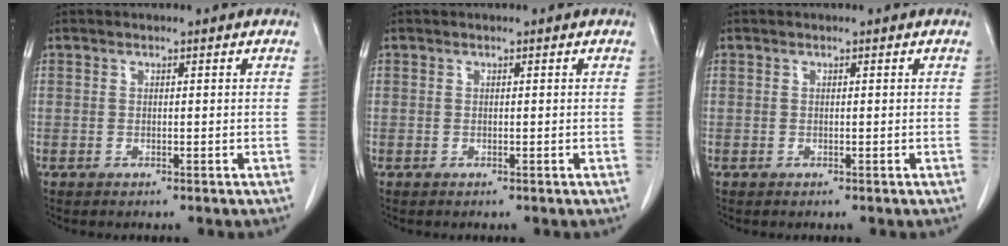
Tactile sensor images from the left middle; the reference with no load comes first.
{"total": 0.0}
{"total": 0.0}